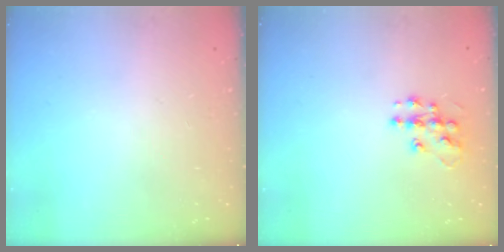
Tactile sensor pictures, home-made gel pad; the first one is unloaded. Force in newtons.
{"total": 9.6, "press": 9.6, "slide": 0.5}